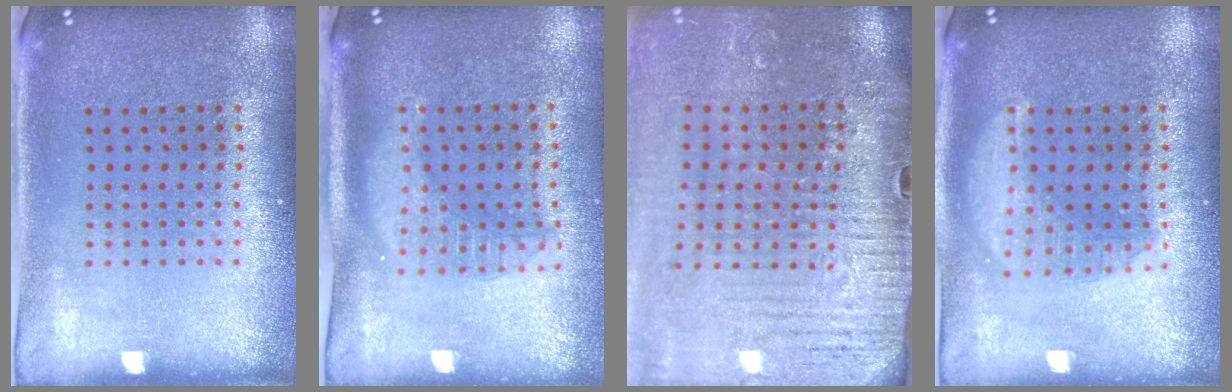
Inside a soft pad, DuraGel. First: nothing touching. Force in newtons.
{"total": 1.8, "press": 1.6, "slide": 1.0}
{"total": 4.1, "press": 3.8, "slide": 1.4}
{"total": 1.6, "press": 1.6, "slide": 0.2}